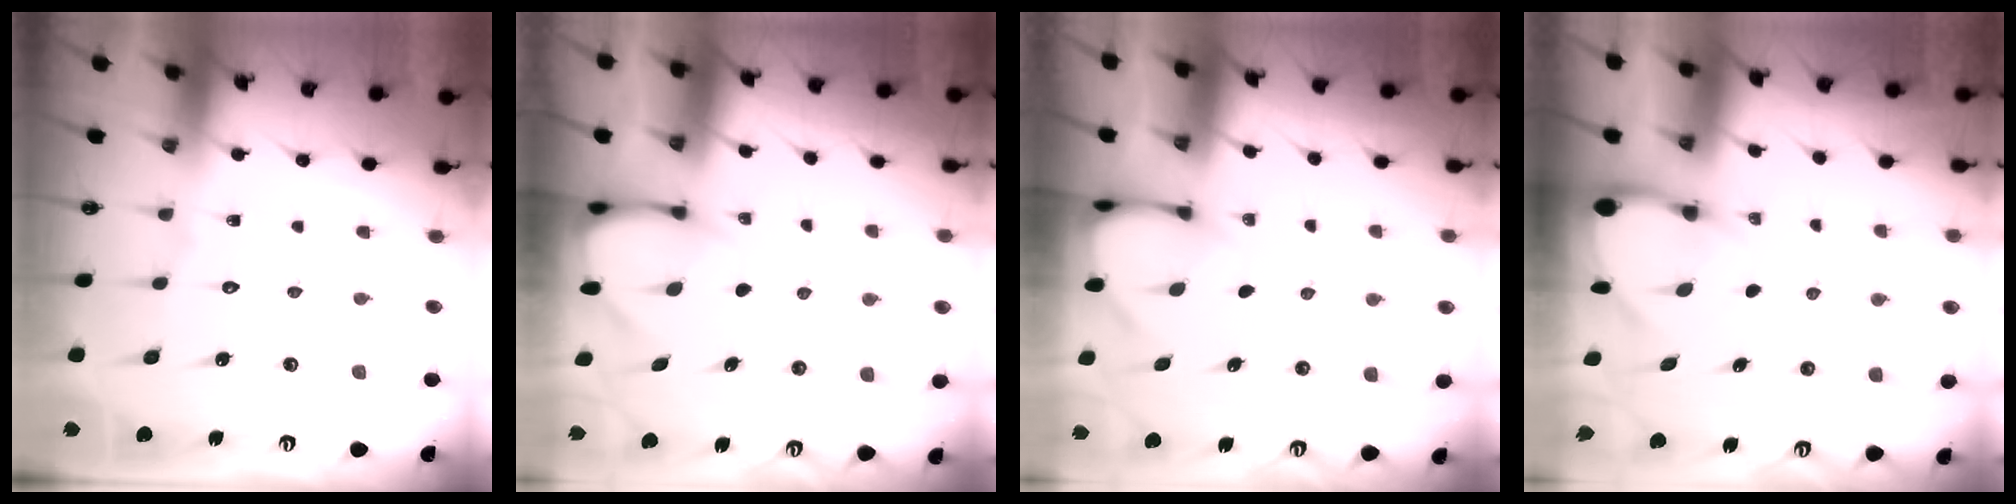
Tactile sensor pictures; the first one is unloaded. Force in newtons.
{"total": 3.4, "press": 3.4, "slide": 0.3}
{"total": 3.0, "press": 3.0, "slide": 0.3}
{"total": 3.1, "press": 3.1, "slide": 0.2}